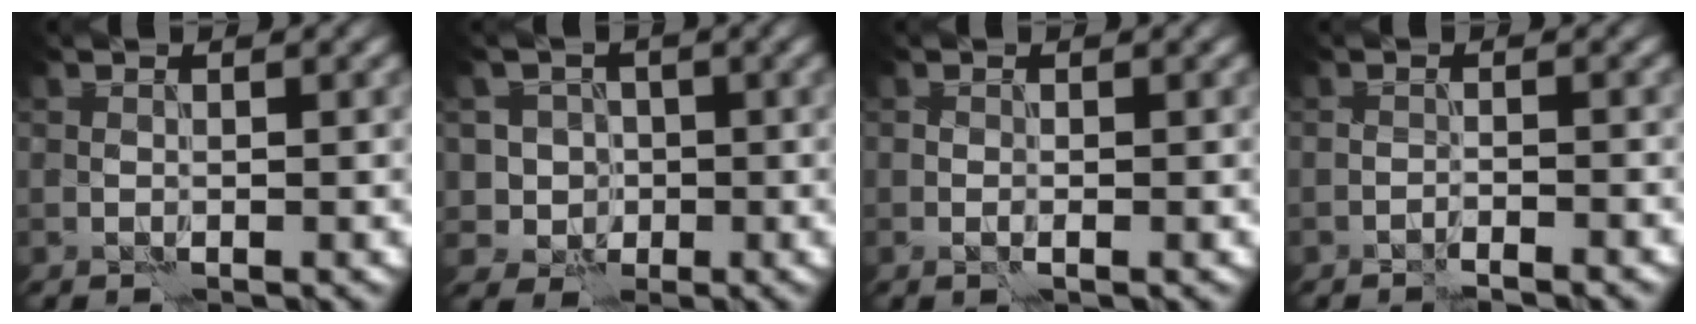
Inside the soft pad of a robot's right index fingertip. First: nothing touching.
{"total": 2.8, "force": [-0.2, 2.8, 0.2], "torque": [0.018, 0.008, -0.016]}
{"total": 0.6, "force": [-0.3, 0.1, 0.5], "torque": [-0.013, 0.000, -0.006]}
{"total": 1.5, "force": [-1.4, -0.4, 0.1], "torque": [0.003, 0.004, -0.029]}